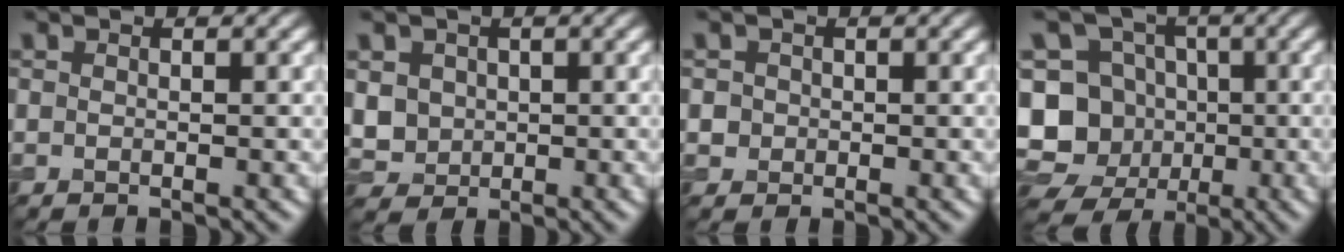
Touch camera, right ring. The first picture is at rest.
{"total": 3.7, "force": [0.8, 3.3, 1.4], "torque": [-0.042, 0.003, 0.020]}
{"total": 1.4, "force": [0.1, 1.3, 0.3], "torque": [0.006, 0.000, 0.002]}
{"total": 11.7, "force": [-2.8, 10.8, 3.5], "torque": [-0.078, 0.011, -0.066]}